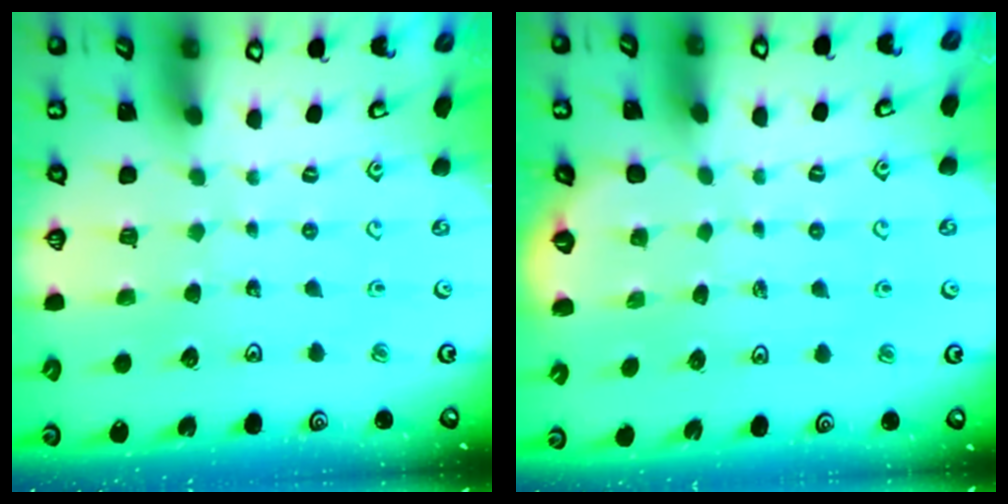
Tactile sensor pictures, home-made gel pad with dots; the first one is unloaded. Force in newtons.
{"total": 1.4, "press": 0.8, "slide": 1.2}